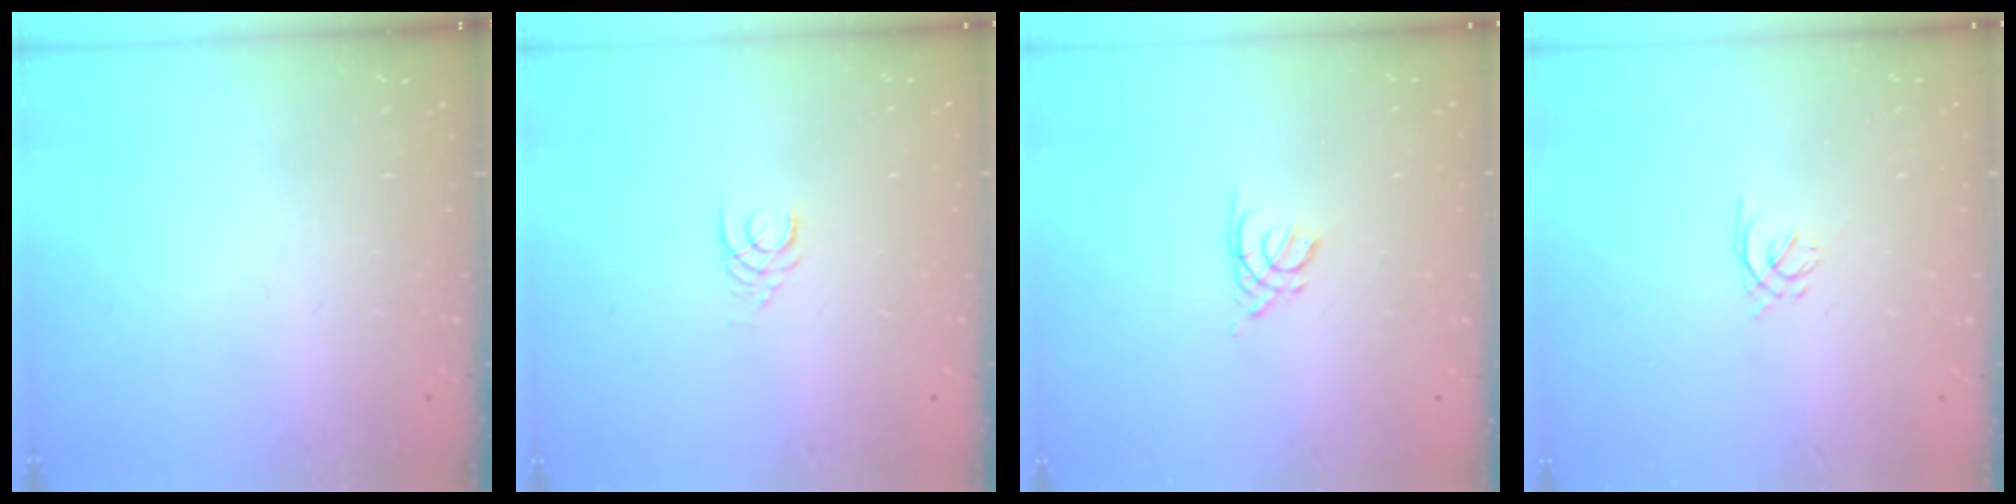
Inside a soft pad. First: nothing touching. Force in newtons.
{"total": 2.4, "press": 2.4, "slide": 0.2}
{"total": 2.2, "press": 2.2, "slide": 0.4}
{"total": 1.4, "press": 1.3, "slide": 0.5}